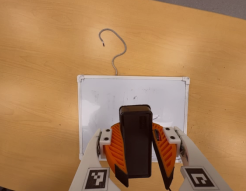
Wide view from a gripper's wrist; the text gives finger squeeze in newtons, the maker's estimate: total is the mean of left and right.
{"total": 11.9, "left": 11.3, "right": 12.4}